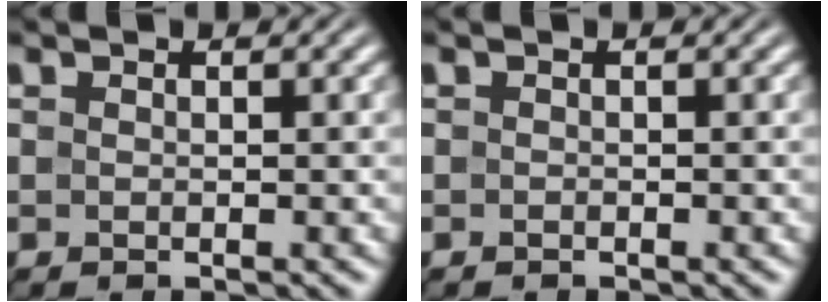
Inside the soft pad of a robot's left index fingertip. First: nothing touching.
{"total": 0.0}